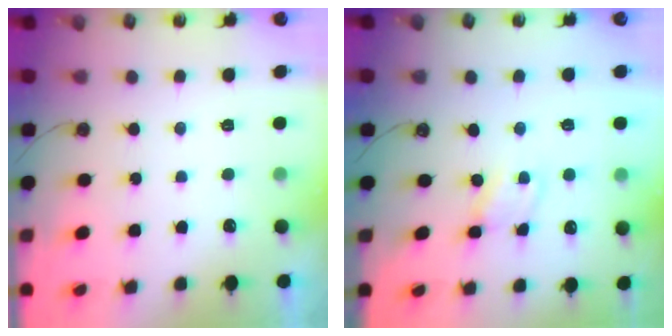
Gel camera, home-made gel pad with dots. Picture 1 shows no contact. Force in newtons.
{"total": 1.8, "press": 1.8, "slide": 0.2}